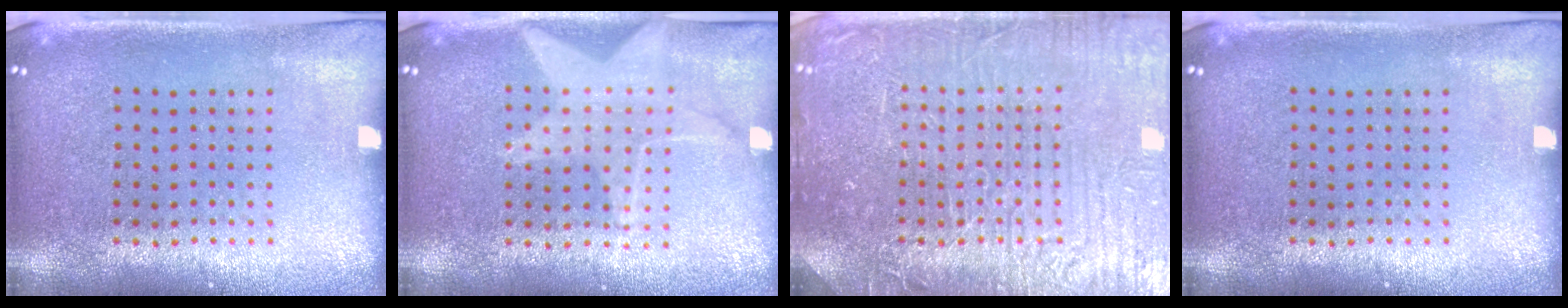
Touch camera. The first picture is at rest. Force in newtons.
{"total": 1.4, "press": 1.4, "slide": 0.1}
{"total": 7.7, "press": 7.7, "slide": 1.1}
{"total": 0.0}